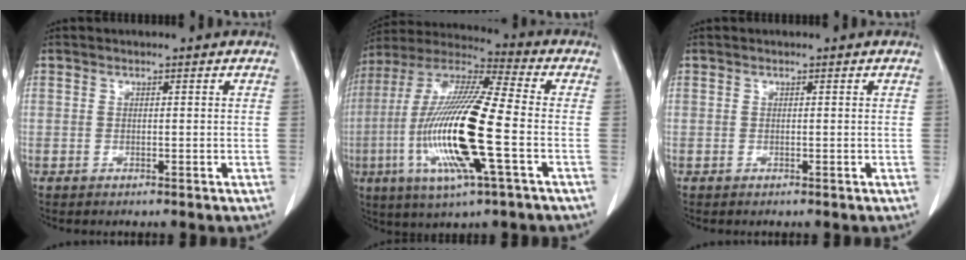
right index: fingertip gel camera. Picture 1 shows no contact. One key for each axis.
{"total": 19.5, "fx": -4.3, "fy": 1.6, "fz": 18.9, "tx": -0.398, "ty": -0.016, "tz": -0.087}
{"total": 0.0}